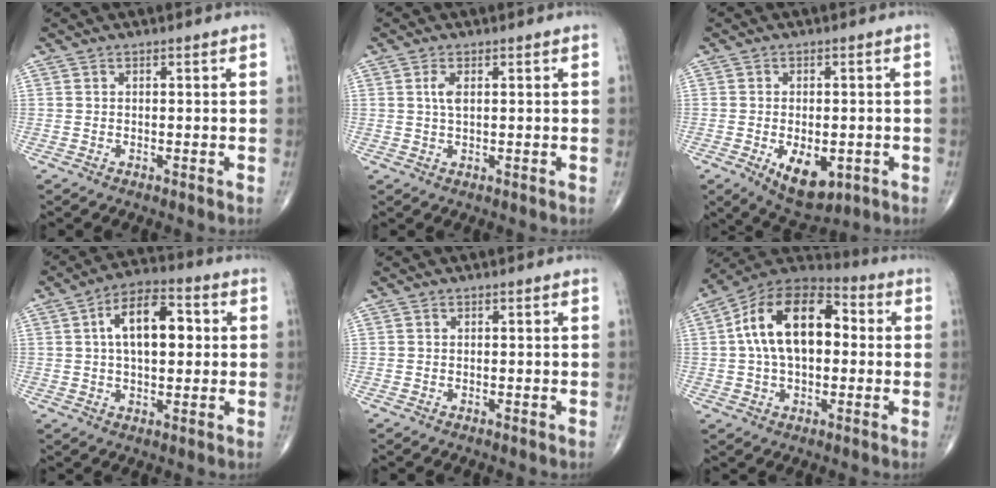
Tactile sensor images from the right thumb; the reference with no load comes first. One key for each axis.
{"total": 2.3, "fx": 0.6, "fy": 1.0, "fz": 2.0, "tx": -0.043, "ty": 0.003, "tz": 0.014}
{"total": 9.2, "fx": -2.9, "fy": 5.0, "fz": 7.2, "tx": -0.096, "ty": -0.005, "tz": -0.029}
{"total": 13.0, "fx": 2.2, "fy": 6.9, "fz": 10.8, "tx": -0.158, "ty": 0.017, "tz": 0.030}
{"total": 0.0}
{"total": 17.7, "fx": 1.9, "fy": 10.6, "fz": 14.1, "tx": -0.224, "ty": 0.036, "tz": 0.023}